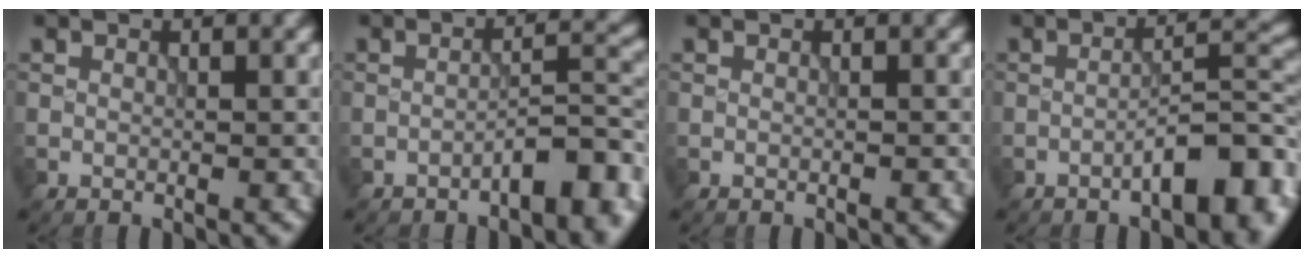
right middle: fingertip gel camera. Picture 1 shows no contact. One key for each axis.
{"total": 5.1, "fx": -3.0, "fy": 1.4, "fz": 3.9, "tx": -0.054, "ty": 0.015, "tz": -0.046}
{"total": 0.0}
{"total": 6.7, "fx": -3.3, "fy": 1.9, "fz": 5.5, "tx": -0.076, "ty": 0.016, "tz": -0.052}